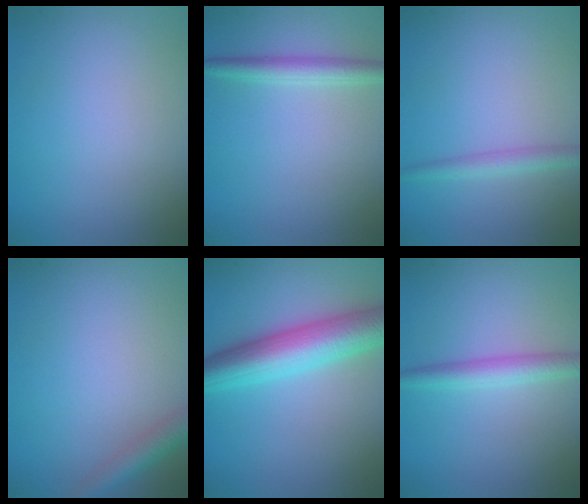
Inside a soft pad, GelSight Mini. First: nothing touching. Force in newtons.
{"total": 2.4, "press": 2.4, "slide": 0.1}
{"total": 1.9, "press": 1.8, "slide": 0.1}
{"total": 2.4, "press": 2.4, "slide": 0.1}
{"total": 7.1, "press": 7.1, "slide": 0.1}
{"total": 2.5, "press": 2.5, "slide": 0.1}